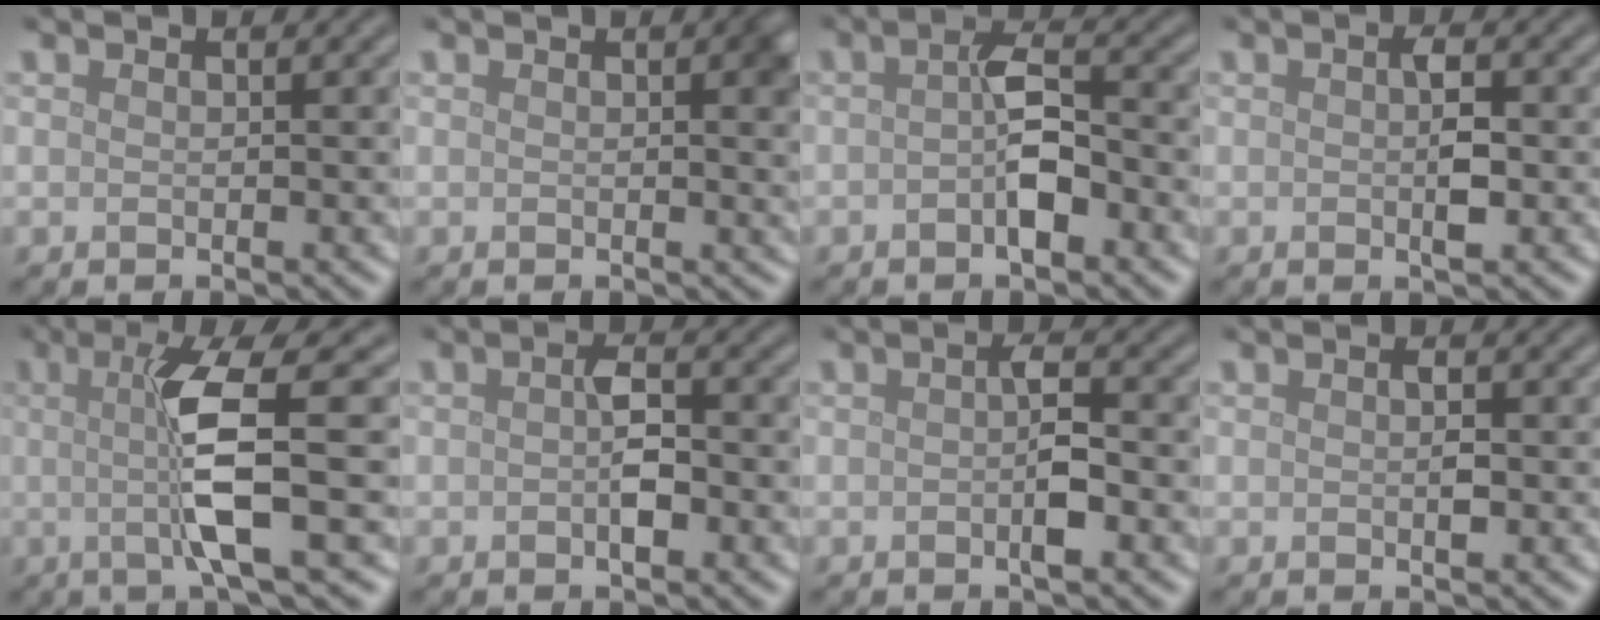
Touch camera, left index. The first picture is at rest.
{"total": 2.8, "force": [0.5, 0.8, 2.6], "torque": [-0.028, 0.001, 0.004]}
{"total": 3.4, "force": [-1.0, 1.2, 3.0], "torque": [-0.054, 0.006, -0.023]}
{"total": 2.2, "force": [-0.1, 0.7, 2.1], "torque": [-0.037, 0.000, -0.002]}
{"total": 6.6, "force": [0.2, 1.0, 6.5], "torque": [-0.119, 0.003, 0.000]}
{"total": 2.3, "force": [-0.4, 0.9, 2.1], "torque": [-0.038, 0.001, -0.010]}
{"total": 2.5, "force": [-0.5, 0.5, 2.4], "torque": [-0.042, 0.001, -0.011]}
{"total": 1.2, "force": [0.0, 0.4, 1.1], "torque": [-0.021, -0.001, 0.001]}